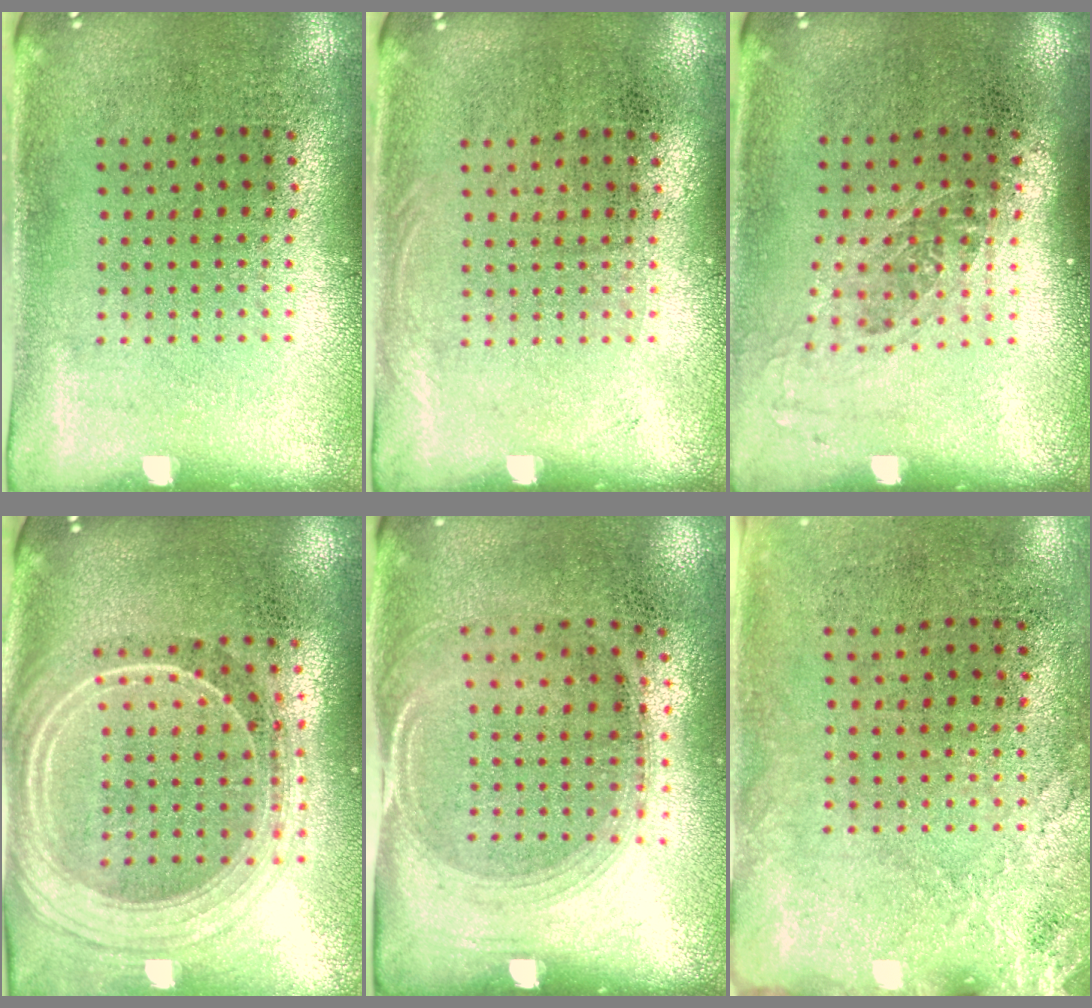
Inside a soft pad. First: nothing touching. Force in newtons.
{"total": 0.5, "press": 0.5, "slide": 0.2}
{"total": 1.2, "press": 1.0, "slide": 0.7}
{"total": 2.4, "press": 2.0, "slide": 1.2}
{"total": 1.5, "press": 1.3, "slide": 0.7}
{"total": 2.5, "press": 2.0, "slide": 1.5}